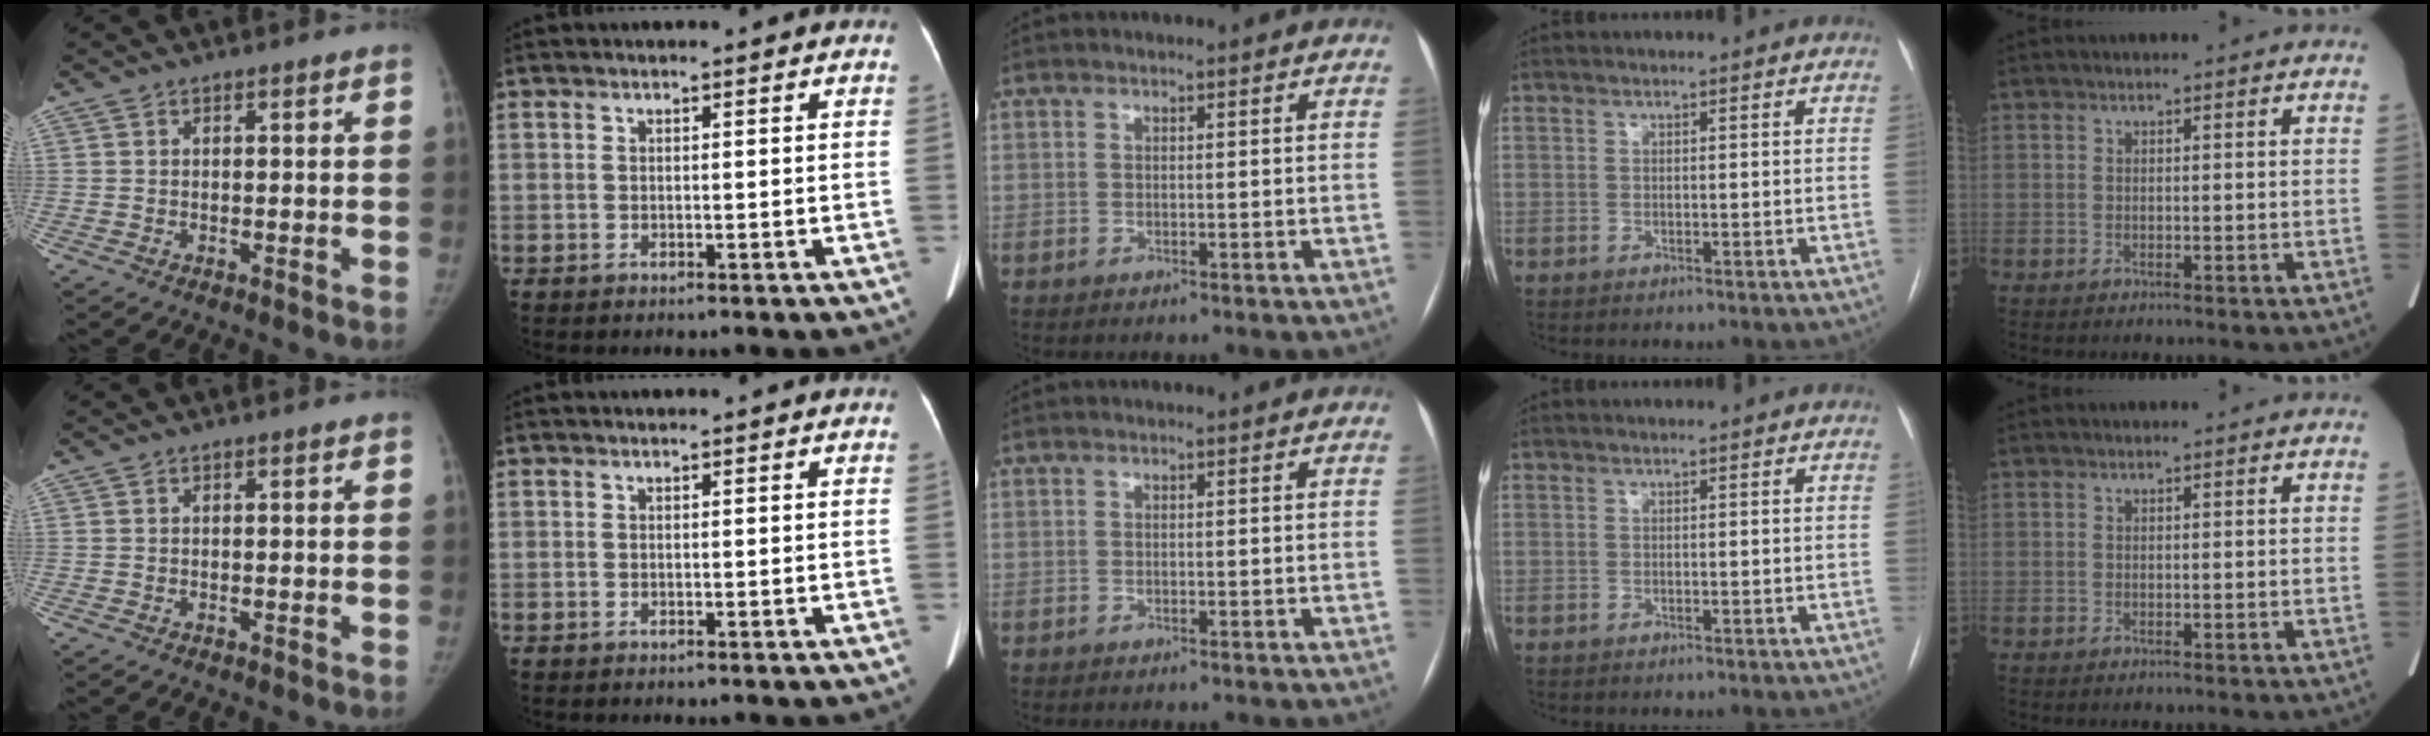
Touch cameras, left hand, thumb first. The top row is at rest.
{}